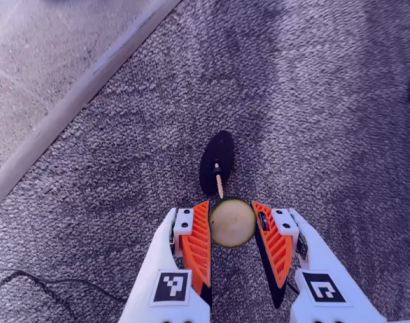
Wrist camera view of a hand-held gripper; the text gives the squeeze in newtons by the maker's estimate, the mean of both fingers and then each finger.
{"total": 12.4, "left": 12.9, "right": 11.8}